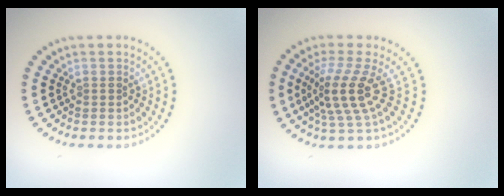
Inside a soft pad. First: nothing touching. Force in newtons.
{"total": 4.0, "press": 2.7, "slide": 2.9}